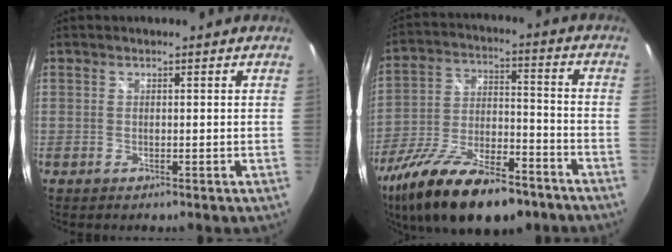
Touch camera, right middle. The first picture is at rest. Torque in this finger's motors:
{"motor_torque": [1.18, -0.96, 0.38, 0.20]}